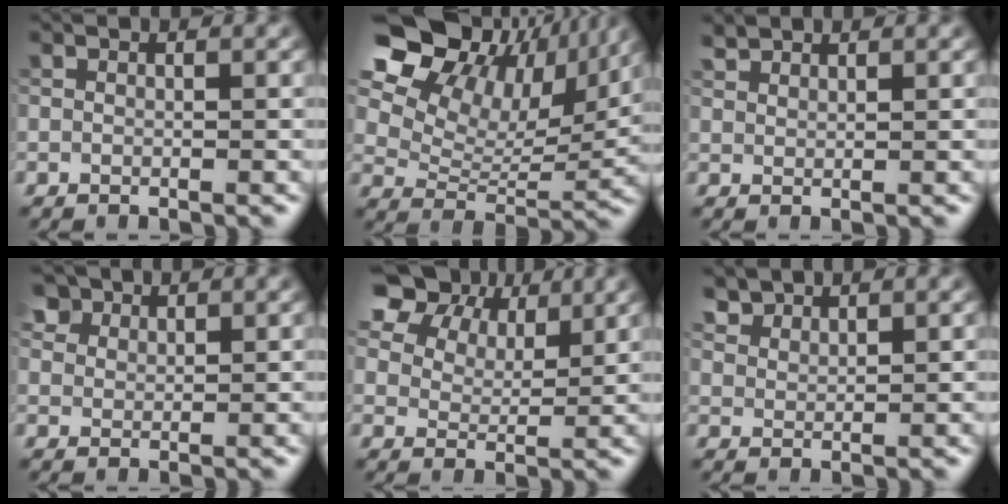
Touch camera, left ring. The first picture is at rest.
{"total": 16.9, "force": [10.8, 9.1, 9.2], "torque": [-0.185, 0.059, 0.170]}
{"total": 1.8, "force": [1.6, 0.6, 0.5], "torque": [-0.016, 0.007, 0.035]}
{"total": 3.8, "force": [2.7, 2.3, 1.5], "torque": [-0.044, -0.002, 0.055]}
{"total": 10.8, "force": [7.6, 5.7, 5.2], "torque": [-0.127, 0.015, 0.139]}
{"total": 2.9, "force": [2.6, 1.2, 0.7], "torque": [-0.027, -0.012, 0.063]}